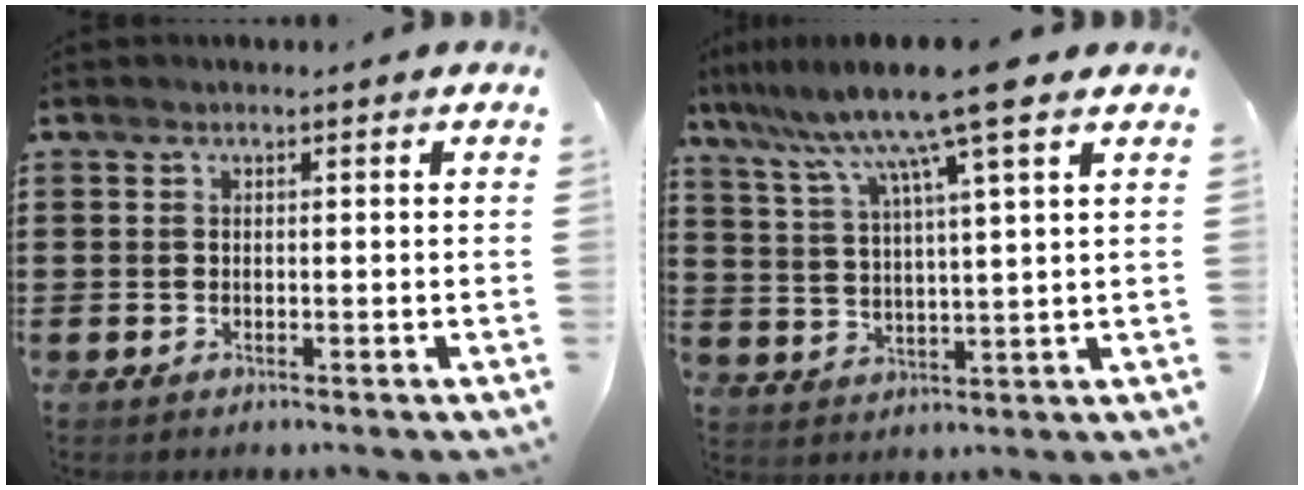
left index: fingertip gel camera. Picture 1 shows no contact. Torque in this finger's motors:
{"motor_torque": [1.36, -0.46, 1.05, 0.21]}